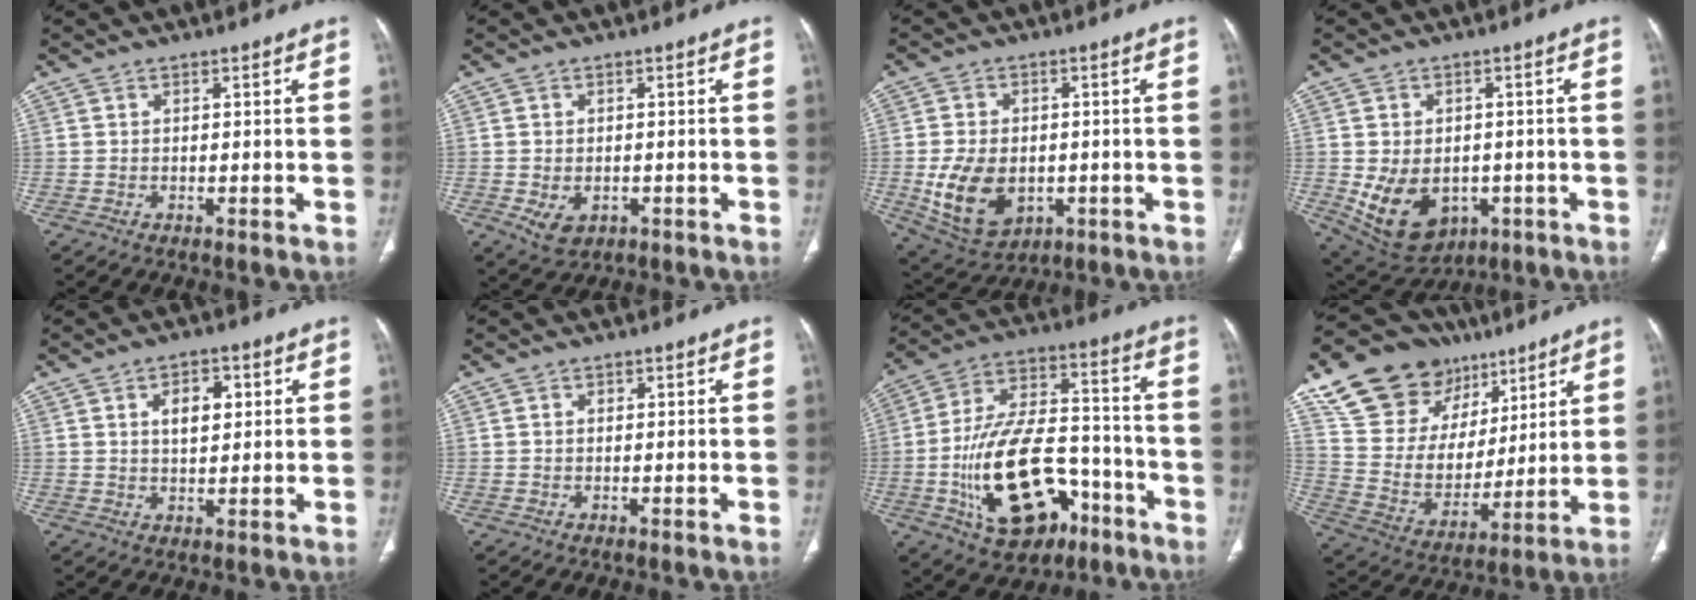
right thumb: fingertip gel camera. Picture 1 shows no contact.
{"total": 4.8, "force": [-1.6, 3.4, 3.0], "torque": [-0.050, 0.004, -0.013]}
{"total": 13.0, "force": [-2.5, 9.1, 8.8], "torque": [-0.142, 0.002, -0.020]}
{"total": 13.7, "force": [-3.5, 10.0, 8.6], "torque": [-0.138, 0.008, -0.026]}
{"total": 5.9, "force": [1.8, 3.3, 4.5], "torque": [-0.054, -0.004, 0.029]}
{"total": 0.0}
{"total": 23.5, "force": [-9.0, 13.3, 17.2], "torque": [-0.284, 0.061, -0.128]}
{"total": 23.6, "force": [13.6, 16.1, 10.5], "torque": [-0.143, -0.017, 0.253]}